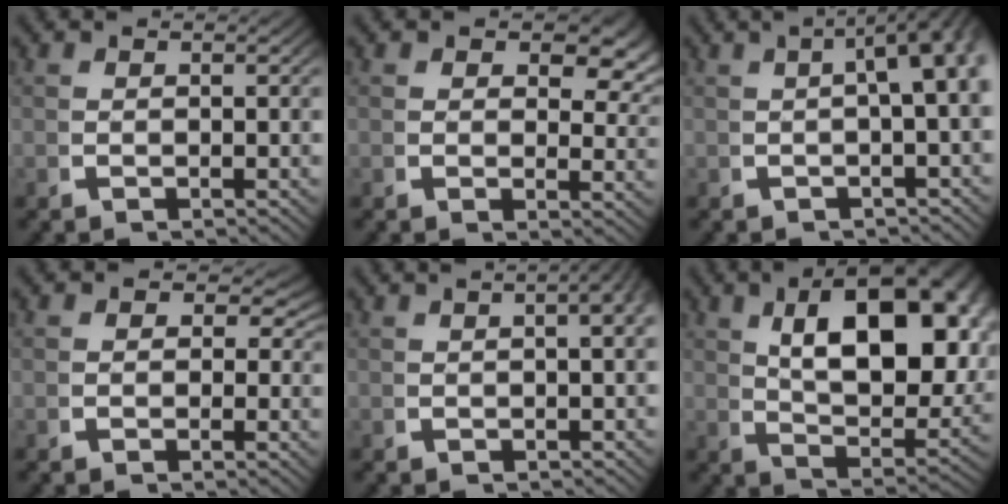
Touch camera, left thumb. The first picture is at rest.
{"total": 3.5, "force": [1.6, 1.8, 2.4], "torque": [-0.022, -0.009, 0.023]}
{"total": 8.8, "force": [1.8, 4.1, 7.5], "torque": [-0.081, 0.033, 0.012]}
{"total": 2.7, "force": [0.2, 2.3, 1.4], "torque": [-0.014, -0.006, -0.005]}
{"total": 7.1, "force": [2.4, 3.7, 5.6], "torque": [-0.036, 0.045, 0.010]}
{"total": 14.2, "force": [2.8, 7.7, 11.6], "torque": [-0.165, -0.012, 0.045]}